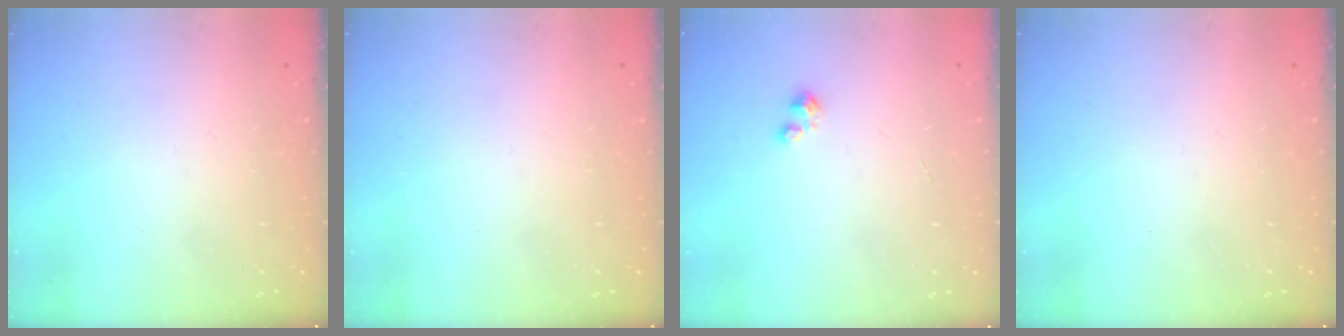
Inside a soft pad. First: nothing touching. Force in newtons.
{"total": 0.0}
{"total": 1.6, "press": 1.6, "slide": 0.2}
{"total": 0.0}